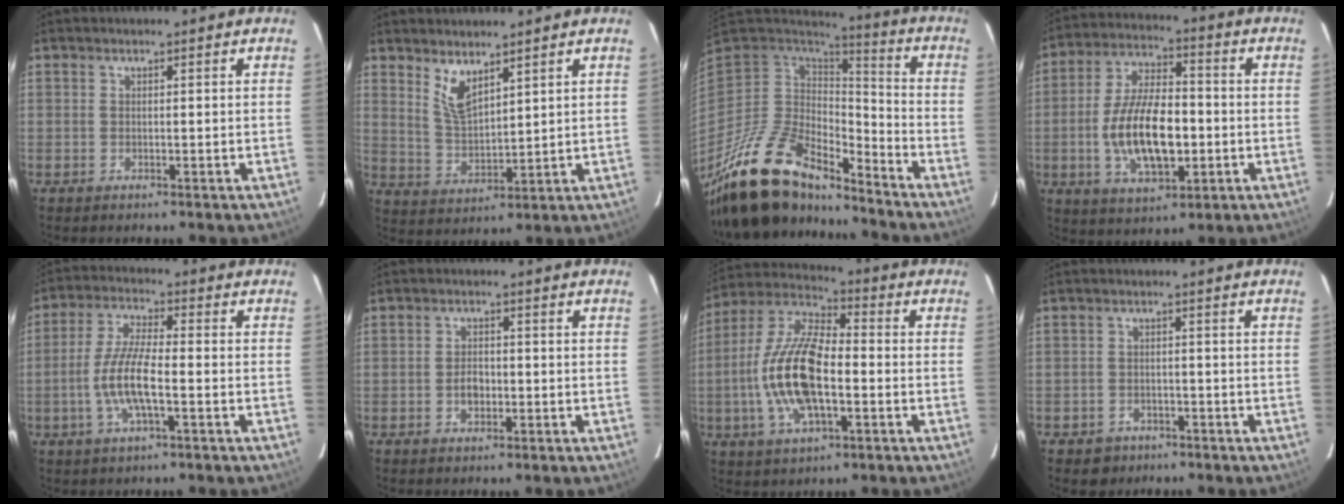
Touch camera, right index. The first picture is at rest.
{"total": 6.2, "force": [4.2, 2.2, 3.9], "torque": [-0.073, -0.008, 0.090]}
{"total": 21.3, "force": [-17.2, 7.1, 10.3], "torque": [-0.208, -0.025, -0.308]}
{"total": 15.3, "force": [-2.7, 7.1, 13.3], "torque": [-0.260, 0.002, -0.042]}
{"total": 9.1, "force": [-2.6, 2.0, 8.5], "torque": [-0.176, -0.001, -0.052]}
{"total": 3.0, "force": [-0.8, 2.1, 2.0], "torque": [-0.037, 0.005, -0.013]}
{"total": 16.8, "force": [-3.1, 7.1, 15.0], "torque": [-0.308, 0.004, -0.065]}
{"total": 4.2, "force": [-2.6, 3.2, 0.5], "torque": [-0.026, 0.011, -0.038]}